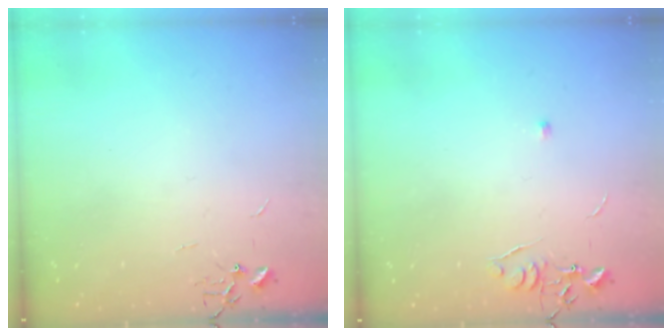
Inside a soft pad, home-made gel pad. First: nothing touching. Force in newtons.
{"total": 5.0, "press": 4.9, "slide": 0.6}